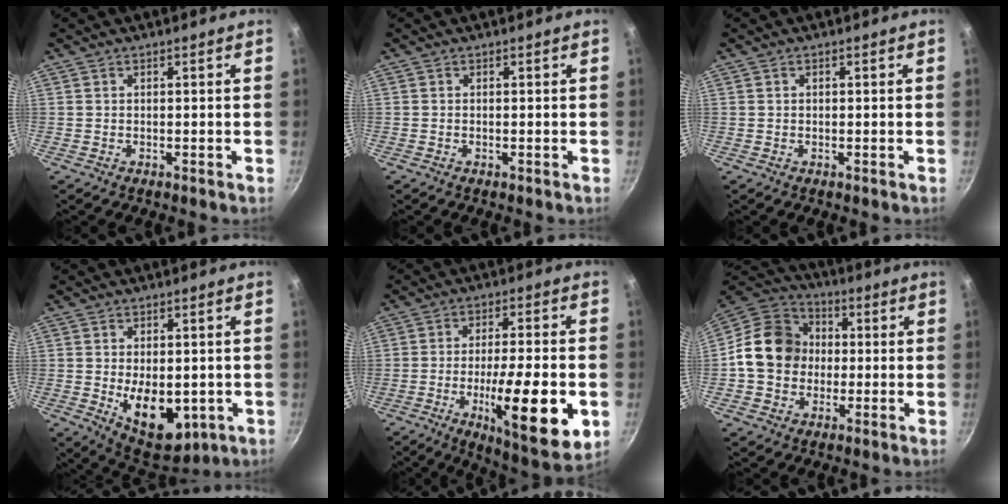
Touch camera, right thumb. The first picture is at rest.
{"total": 0.0}
{"total": 0.6, "force": [0.2, 0.5, 0.3], "torque": [-0.003, 0.004, 0.002]}
{"total": 12.5, "force": [-2.1, 7.4, 9.8], "torque": [-0.110, -0.013, -0.010]}
{"total": 18.8, "force": [-5.4, 4.6, 17.5], "torque": [-0.255, 0.010, -0.081]}
{"total": 15.1, "force": [-0.2, 12.8, 8.0], "torque": [-0.106, 0.030, -0.023]}